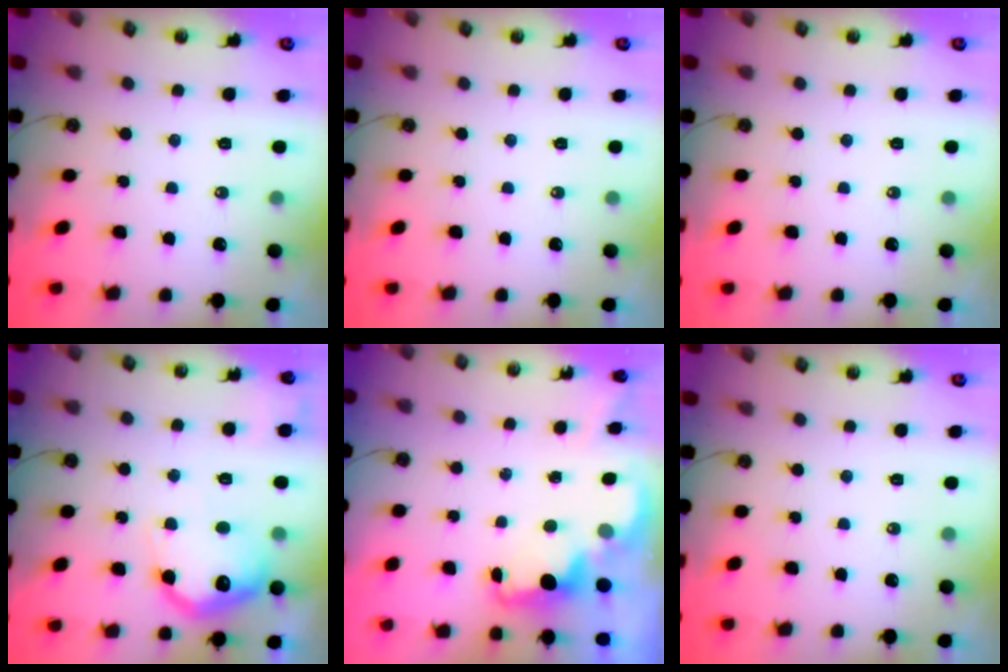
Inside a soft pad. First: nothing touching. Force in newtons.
{"total": 0.0}
{"total": 0.0}
{"total": 17.7, "press": 17.6, "slide": 1.4}
{"total": 1.4, "press": 1.3, "slide": 0.6}
{"total": 0.0}